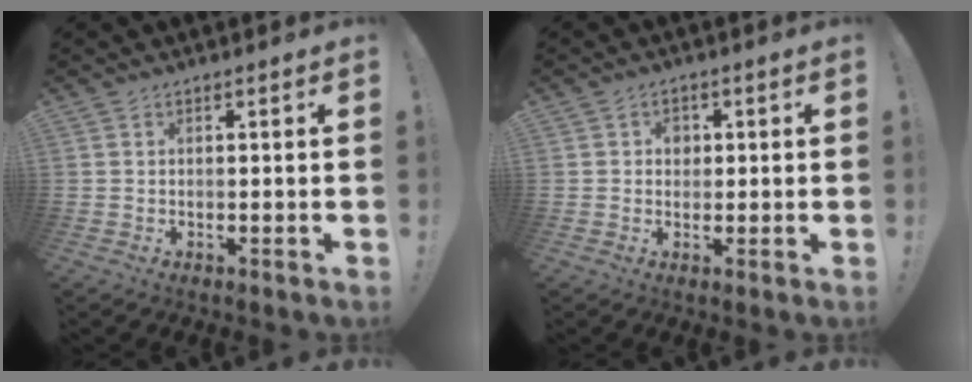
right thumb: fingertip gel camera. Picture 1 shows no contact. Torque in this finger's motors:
{"motor_torque": [0.12, 0.38, 0.01, -0.13, 0.01]}